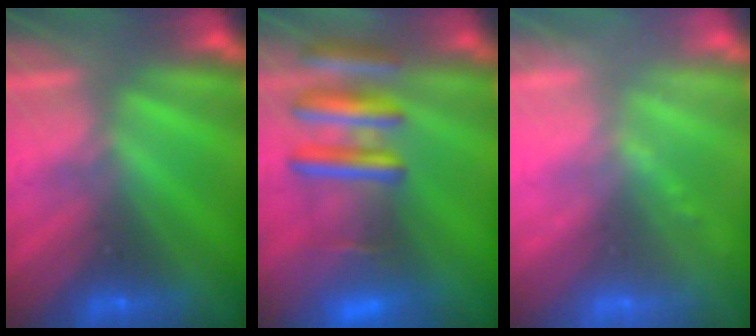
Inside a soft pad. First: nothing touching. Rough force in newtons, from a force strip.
{"total": 7.7}
{"total": 2.4}